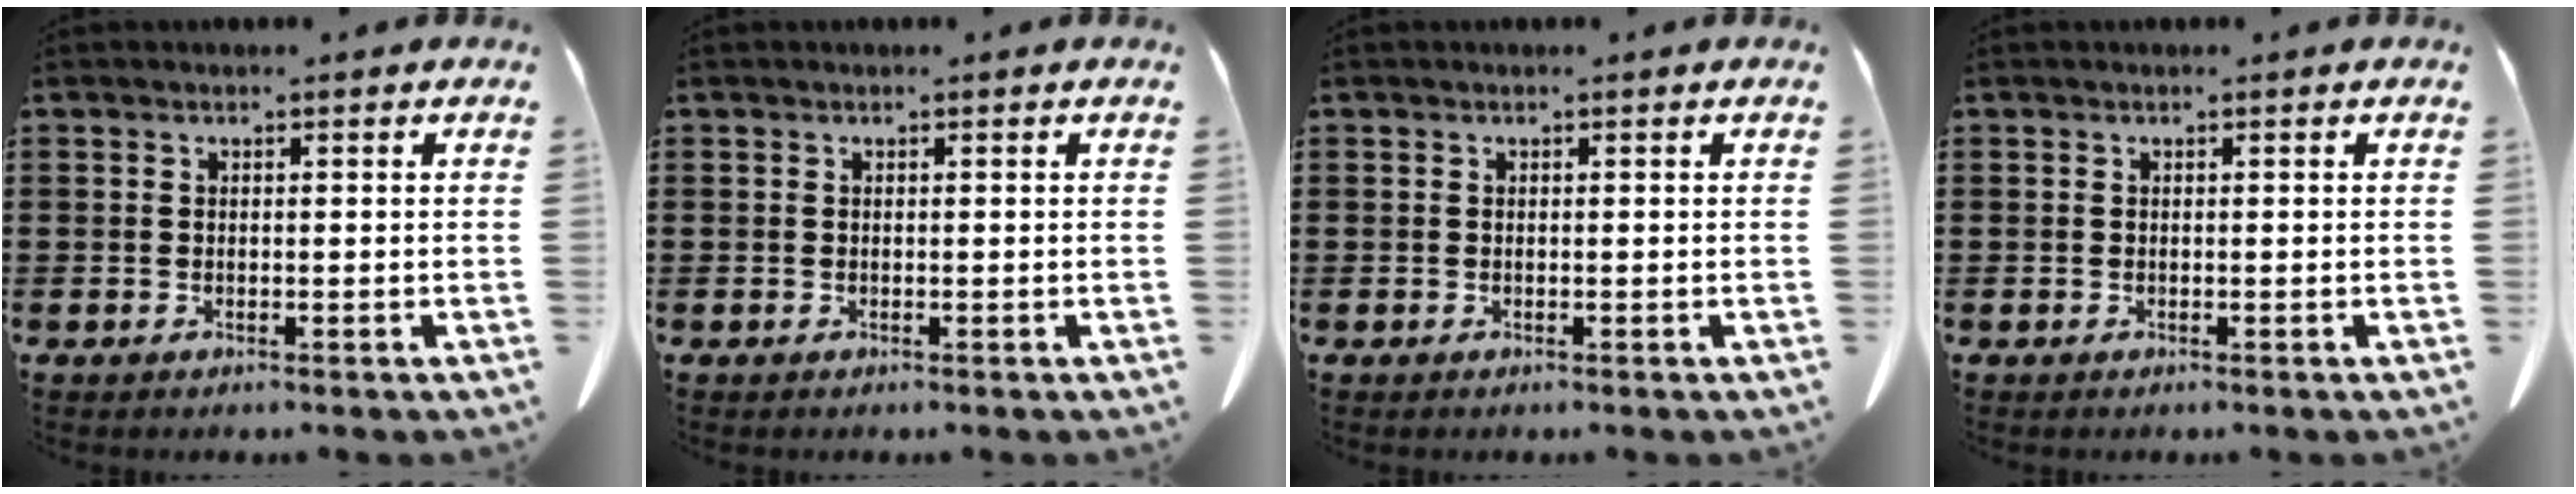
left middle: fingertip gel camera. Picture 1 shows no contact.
{"total": 0.0}
{"total": 0.0}
{"total": 0.0}